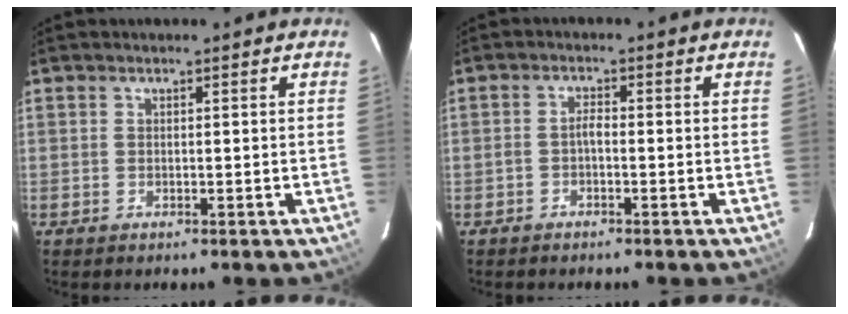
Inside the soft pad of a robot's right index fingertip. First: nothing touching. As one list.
[{"total": 1.6, "force": [-0.9, 0.5, 1.3], "torque": [-0.027, 0.007, -0.017]}]